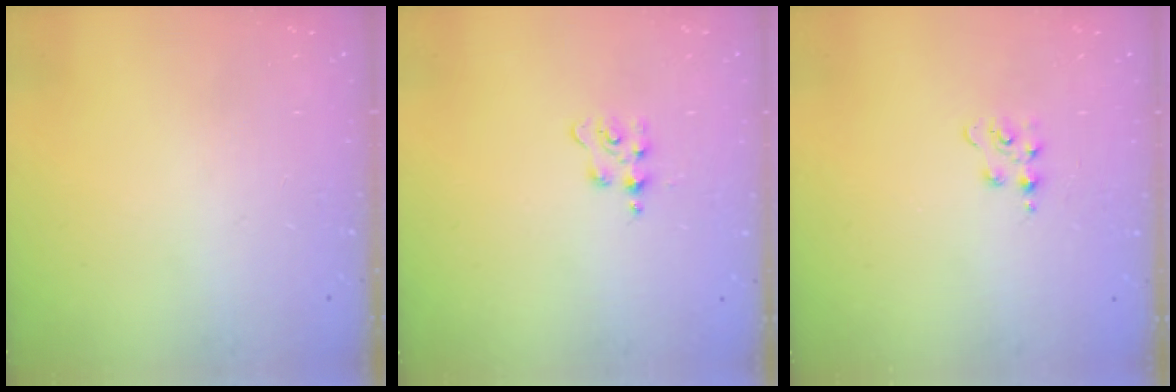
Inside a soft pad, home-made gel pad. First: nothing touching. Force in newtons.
{"total": 3.7, "press": 3.7, "slide": 0.5}
{"total": 3.6, "press": 3.6, "slide": 0.4}